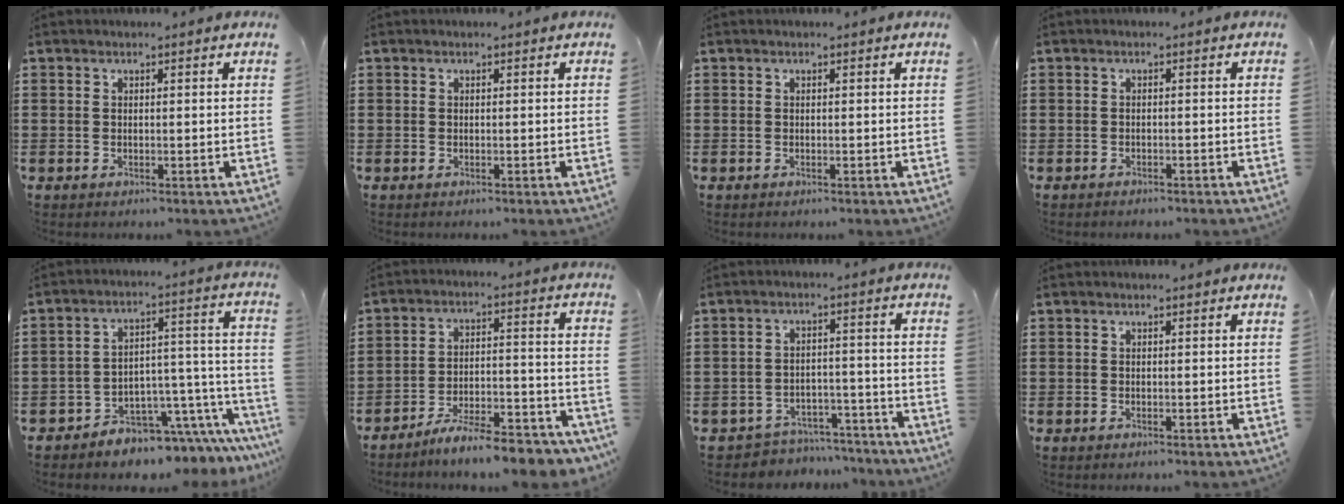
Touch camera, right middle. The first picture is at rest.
{"total": 0.0}
{"total": 0.0}
{"total": 0.9, "force": [-0.9, 0.1, 0.0], "torque": [-0.003, 0.001, -0.019]}
{"total": 4.9, "force": [-4.2, 2.4, 0.5], "torque": [-0.019, -0.006, -0.078]}
{"total": 8.5, "force": [-7.8, 0.4, 3.3], "torque": [-0.046, 0.018, -0.146]}
{"total": 4.9, "force": [-4.8, 0.9, -0.2], "torque": [-0.001, 0.014, -0.102]}
{"total": 0.0}